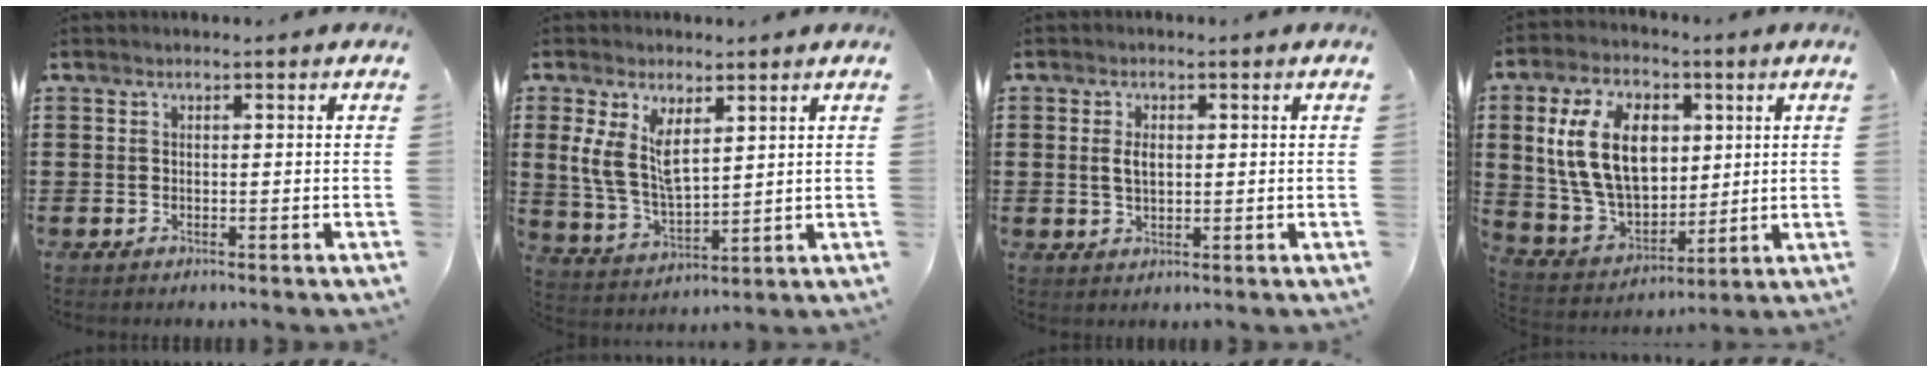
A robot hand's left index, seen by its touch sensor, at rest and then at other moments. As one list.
[{"total": 8.0, "force": [3.6, 3.8, 6.0], "torque": [-0.141, -0.005, 0.063]}, {"total": 2.5, "force": [0.4, 1.4, 2.0], "torque": [-0.044, 0.007, 0.005]}, {"total": 13.6, "force": [3.5, 9.0, 9.5], "torque": [-0.231, 0.021, 0.065]}]